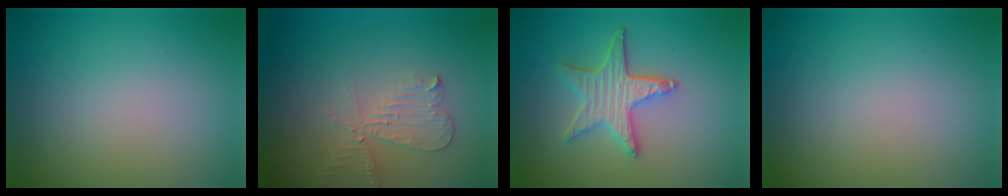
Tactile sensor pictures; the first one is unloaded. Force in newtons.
{"total": 2.8, "press": 2.6, "slide": 0.9}
{"total": 4.2, "press": 3.7, "slide": 2.1}
{"total": 0.0}